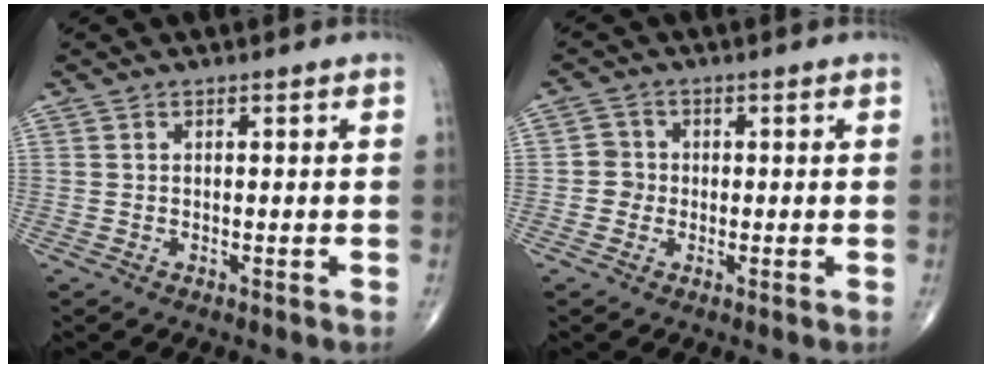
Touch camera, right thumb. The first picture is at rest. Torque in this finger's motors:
{"motor_torque": [0.08, -0.21, 0.08, 0.13, 0.00]}